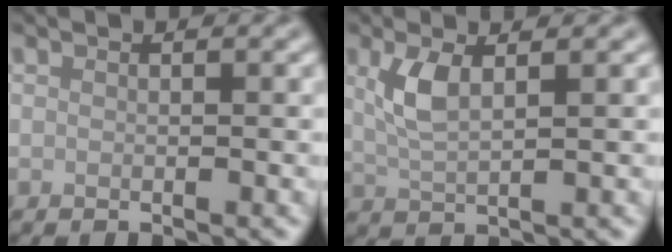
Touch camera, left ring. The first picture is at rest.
{"total": 3.0, "force": [1.1, 1.1, 2.6], "torque": [-0.060, 0.001, 0.026]}